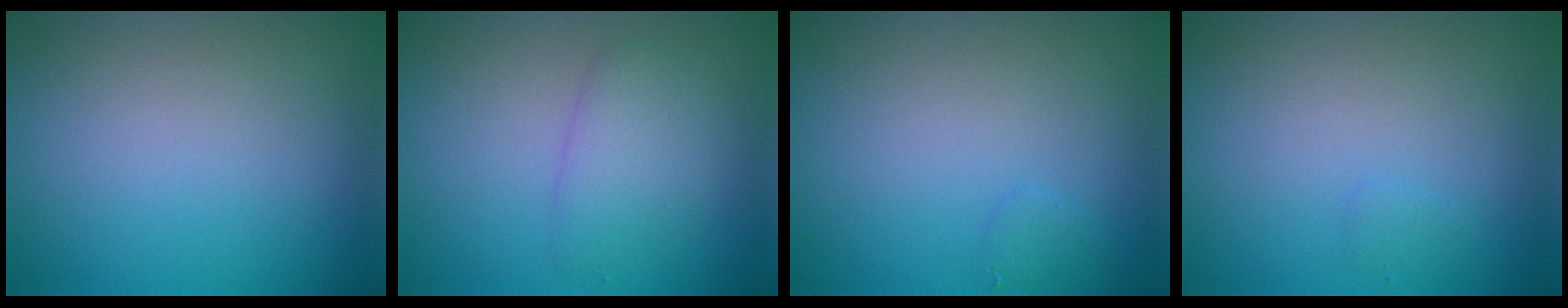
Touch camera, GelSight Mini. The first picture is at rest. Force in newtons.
{"total": 2.6, "press": 2.6, "slide": 0.1}
{"total": 0.6, "press": 0.6, "slide": 0.0}
{"total": 0.5, "press": 0.5, "slide": 0.1}